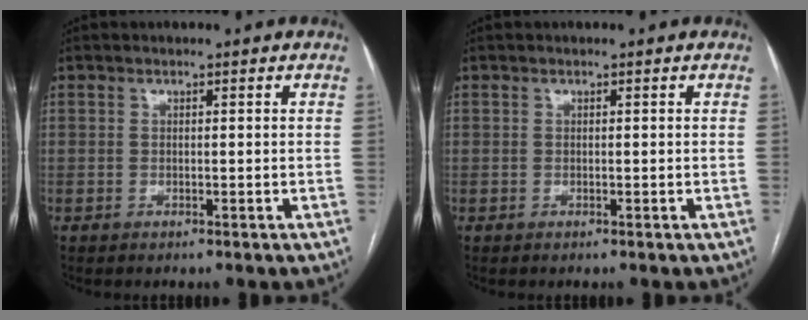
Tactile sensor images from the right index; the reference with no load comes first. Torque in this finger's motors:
{"motor_torque": [0.00, 0.00, 0.00, 0.00]}